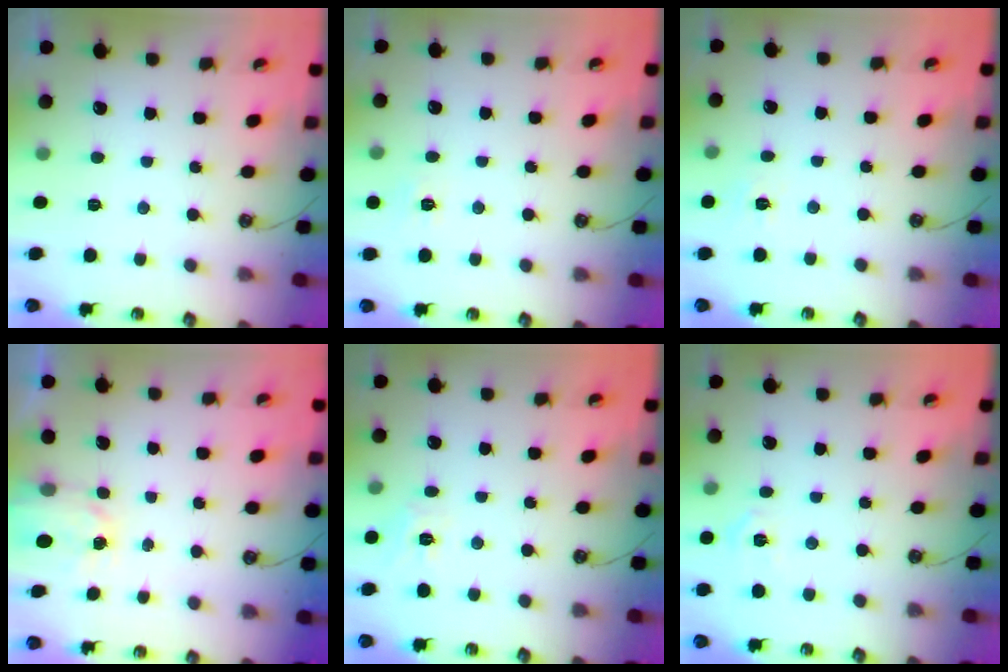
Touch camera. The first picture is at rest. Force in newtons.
{"total": 5.0, "press": 4.9, "slide": 0.6}
{"total": 4.6, "press": 4.5, "slide": 0.6}
{"total": 2.9, "press": 2.8, "slide": 0.4}
{"total": 4.8, "press": 4.8, "slide": 0.7}
{"total": 3.7, "press": 3.7, "slide": 0.4}